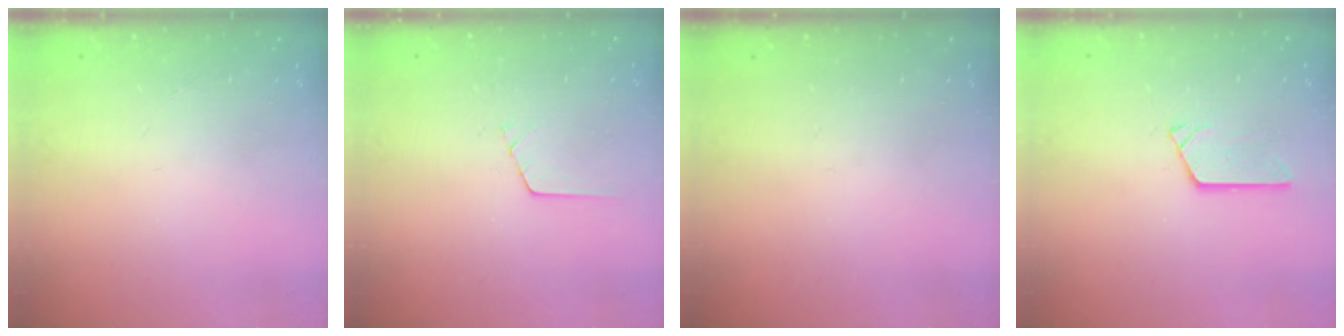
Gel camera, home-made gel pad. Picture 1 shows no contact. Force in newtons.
{"total": 0.6, "press": 0.6, "slide": 0.2}
{"total": 0.0}
{"total": 2.9, "press": 2.9, "slide": 0.3}